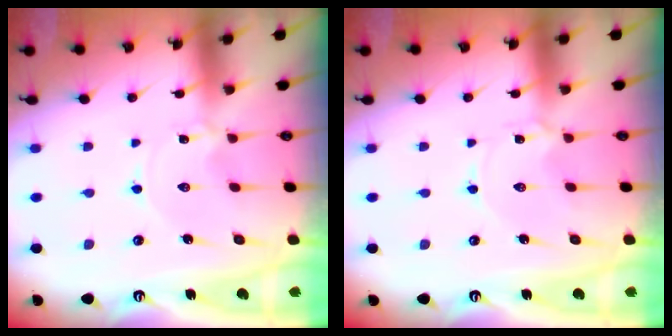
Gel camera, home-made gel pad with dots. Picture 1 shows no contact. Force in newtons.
{"total": 0.9, "press": 0.9, "slide": 0.1}